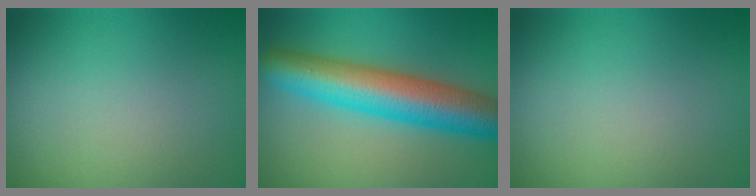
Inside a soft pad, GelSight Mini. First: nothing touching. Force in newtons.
{"total": 9.3, "press": 9.3, "slide": 0.2}
{"total": 0.0}